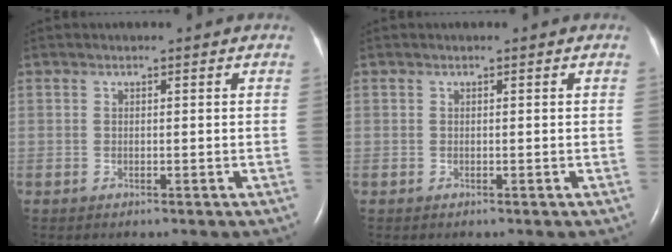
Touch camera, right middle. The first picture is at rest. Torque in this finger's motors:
{"motor_torque": [0.01, 0.00, 0.06, 0.01]}